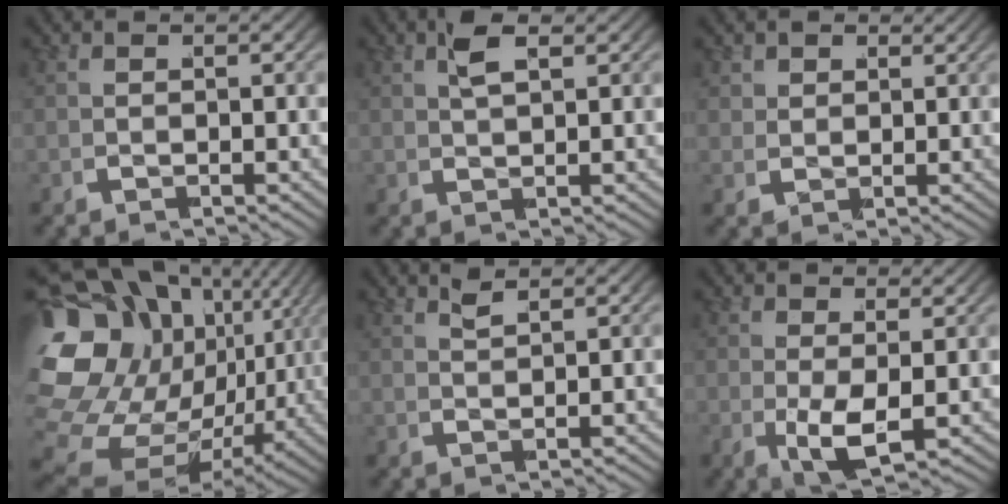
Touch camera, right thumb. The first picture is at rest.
{"total": 1.5, "force": [1.3, -0.1, 0.7], "torque": [-0.015, 0.007, 0.025]}
{"total": 1.7, "force": [1.4, 0.9, 0.2], "torque": [-0.004, -0.006, 0.025]}
{"total": 19.5, "force": [0.9, 14.6, 12.9], "torque": [-0.254, -0.035, 0.012]}
{"total": 1.5, "force": [1.4, -0.4, 0.0], "torque": [0.005, 0.006, 0.028]}
{"total": 3.4, "force": [-0.8, 1.8, 2.7], "torque": [-0.053, -0.027, -0.008]}